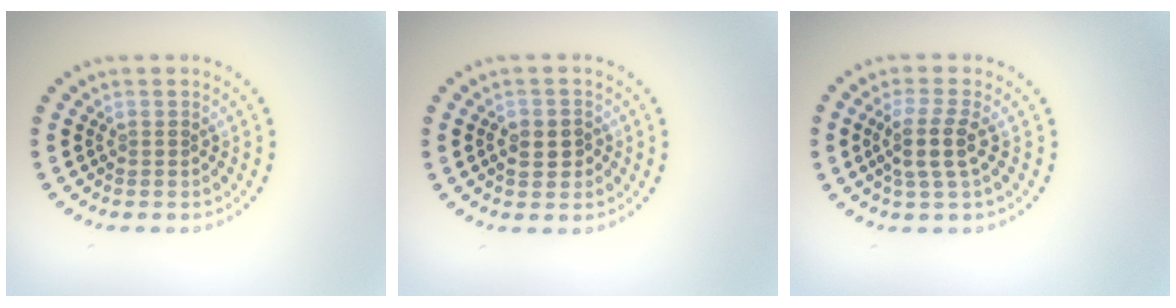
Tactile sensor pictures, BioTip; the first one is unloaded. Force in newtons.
{"total": 2.4, "press": 2.4, "slide": 0.5}
{"total": 2.7, "press": 2.3, "slide": 1.5}